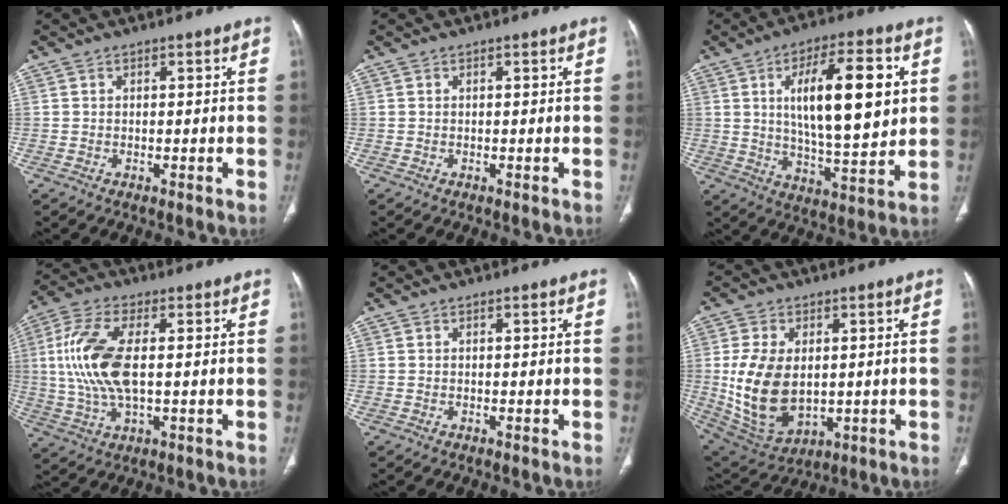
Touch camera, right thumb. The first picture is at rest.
{"total": 0.0}
{"total": 19.2, "force": [4.4, 6.8, 17.4], "torque": [-0.250, -0.016, 0.074]}
{"total": 13.5, "force": [1.2, 5.9, 12.1], "torque": [-0.273, 0.003, 0.025]}
{"total": 0.0}
{"total": 15.3, "force": [0.3, 9.9, 11.7], "torque": [-0.215, -0.010, 0.032]}